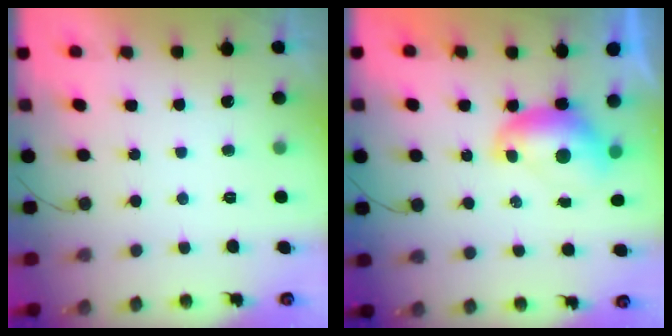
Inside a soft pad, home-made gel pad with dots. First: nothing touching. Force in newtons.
{"total": 8.0, "press": 8.0, "slide": 0.1}